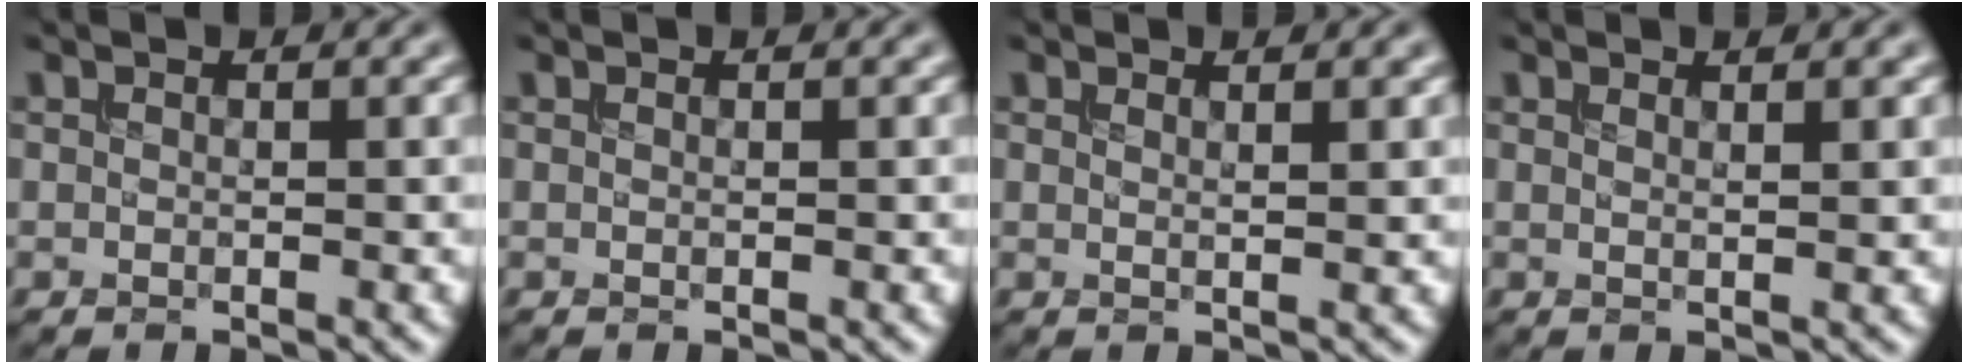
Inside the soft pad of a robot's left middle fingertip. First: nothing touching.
{"total": 0.0}
{"total": 1.7, "force": [1.0, 0.6, 1.3], "torque": [-0.010, 0.003, 0.004]}
{"total": 1.7, "force": [0.9, 0.6, 1.3], "torque": [-0.008, 0.004, 0.002]}